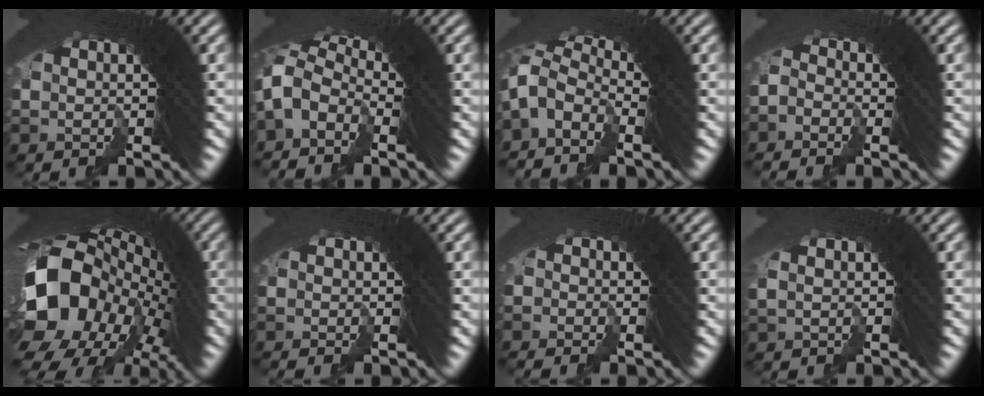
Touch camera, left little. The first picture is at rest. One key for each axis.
{"total": 4.9, "fx": -0.6, "fy": 4.0, "fz": 2.7, "tx": -0.070, "ty": 0.006, "tz": -0.020}
{"total": 4.5, "fx": -0.7, "fy": 3.6, "fz": 2.6, "tx": -0.065, "ty": 0.004, "tz": -0.022}
{"total": 1.7, "fx": -1.6, "fy": 0.5, "fz": -0.1, "tx": 0.012, "ty": 0.008, "tz": -0.037}
{"total": 21.3, "fx": -1.9, "fy": 14.4, "fz": 15.6, "tx": -0.258, "ty": -0.023, "tz": -0.024}
{"total": 0.0}
{"total": 1.4, "fx": -1.1, "fy": -0.3, "fz": -0.8, "tx": 0.025, "ty": 0.007, "tz": -0.024}
{"total": 0.6, "fx": 0.3, "fy": -0.1, "fz": 0.5, "tx": 0.007, "ty": 0.009, "tz": 0.008}